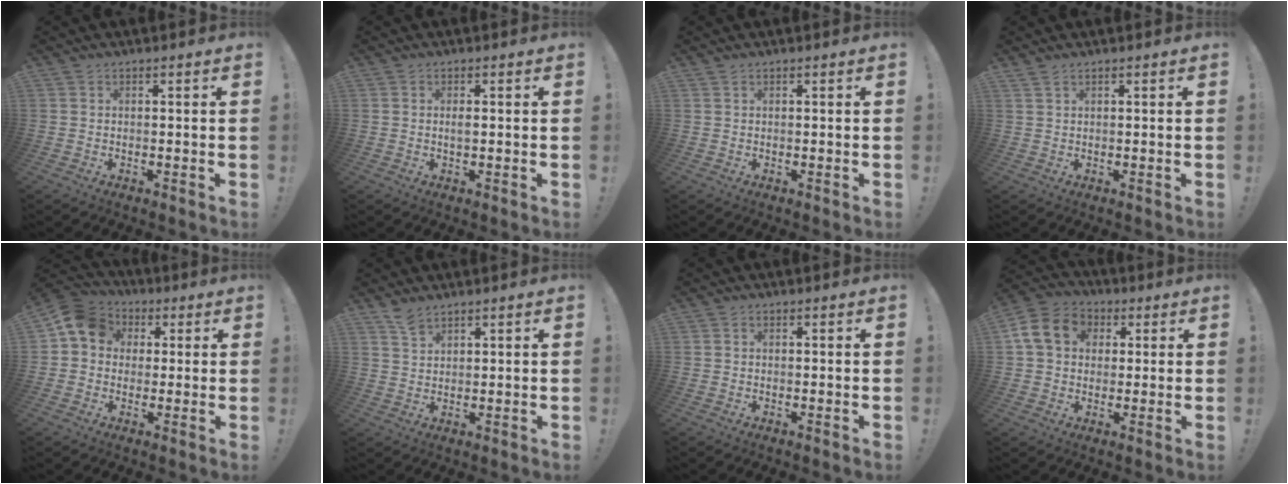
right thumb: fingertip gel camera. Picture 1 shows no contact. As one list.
[{"total": 1.2, "force": [-0.3, 0.3, 1.2], "torque": [-0.020, 0.002, -0.006]}, {"total": 0.0}, {"total": 1.2, "force": [0.8, 0.1, 0.9], "torque": [-0.023, 0.002, 0.017]}, {"total": 9.7, "force": [2.3, 8.2, 4.6], "torque": [-0.064, 0.006, 0.047]}, {"total": 3.9, "force": [3.2, 1.1, 1.9], "torque": [-0.032, -0.019, 0.059]}, {"total": 0.0}, {"total": 13.5, "force": [3.4, 10.8, 7.4], "torque": [-0.121, 0.005, 0.068]}]